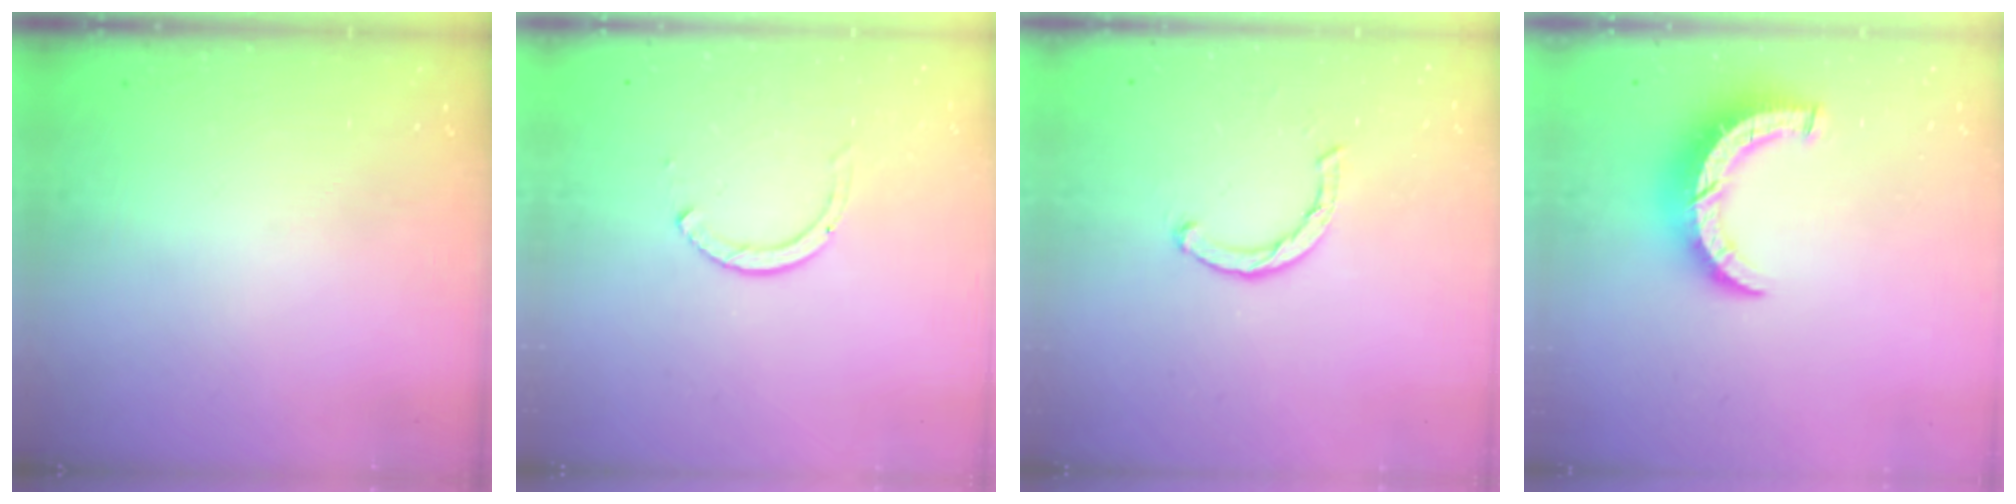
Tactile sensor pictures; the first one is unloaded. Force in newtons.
{"total": 2.6, "press": 2.6, "slide": 0.3}
{"total": 2.1, "press": 2.1, "slide": 0.1}
{"total": 8.4, "press": 8.4, "slide": 0.7}